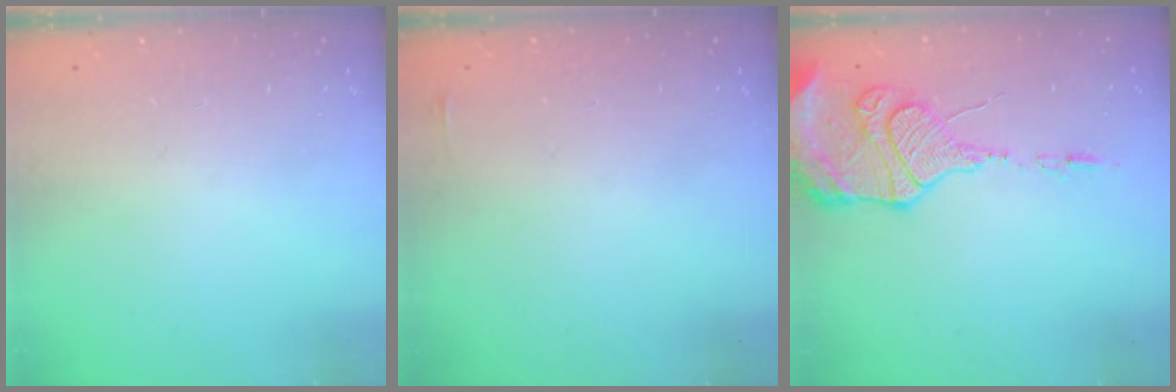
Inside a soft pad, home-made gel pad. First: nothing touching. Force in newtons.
{"total": 5.8, "press": 1.7, "slide": 5.5}
{"total": 15.6, "press": 15.1, "slide": 3.7}